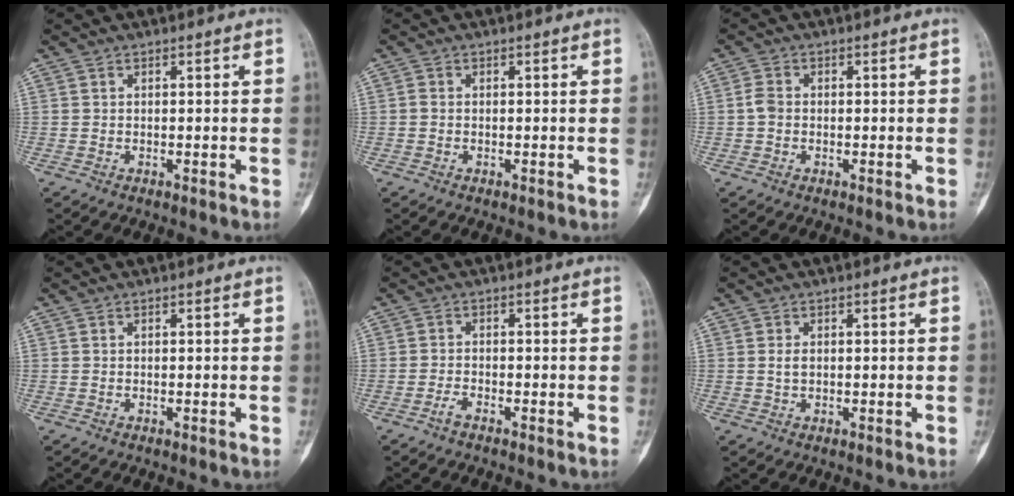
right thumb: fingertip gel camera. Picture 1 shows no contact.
{"total": 0.6, "force": [-0.2, 0.4, 0.4], "torque": [-0.008, 0.000, -0.007]}
{"total": 2.2, "force": [-0.3, 1.7, 1.4], "torque": [-0.024, 0.004, -0.011]}
{"total": 0.0}
{"total": 1.4, "force": [-1.2, 0.3, 0.8], "torque": [-0.023, 0.007, -0.024]}
{"total": 1.4, "force": [0.2, 0.9, 1.1], "torque": [-0.020, -0.001, 0.006]}